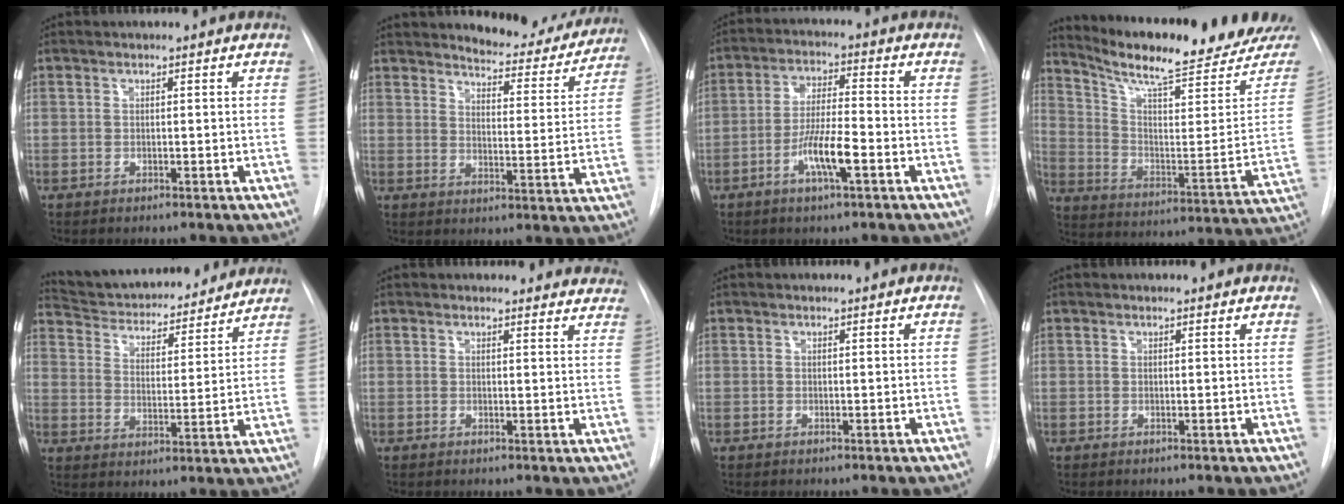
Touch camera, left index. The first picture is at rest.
{"total": 12.7, "force": [12.1, 2.9, 2.5], "torque": [-0.014, -0.035, 0.144]}
{"total": 7.3, "force": [-3.1, 0.9, 6.6], "torque": [-0.129, -0.001, -0.059]}
{"total": 22.3, "force": [20.1, 1.2, 9.7], "torque": [-0.157, -0.076, 0.279]}
{"total": 21.0, "force": [19.5, 4.8, 6.1], "torque": [-0.095, 0.004, 0.272]}
{"total": 11.8, "force": [11.4, 2.9, 1.0], "torque": [0.031, -0.031, 0.091]}
{"total": 1.1, "force": [1.1, 0.2, 0.2], "torque": [-0.009, 0.012, 0.013]}
{"total": 2.1, "force": [2.0, 0.3, 0.3], "torque": [-0.013, 0.010, 0.020]}